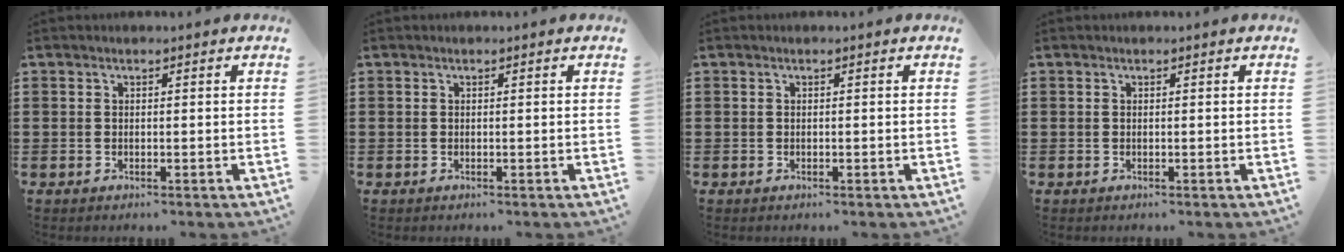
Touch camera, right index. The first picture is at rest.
{"total": 0.0}
{"total": 0.0}
{"total": 0.0}